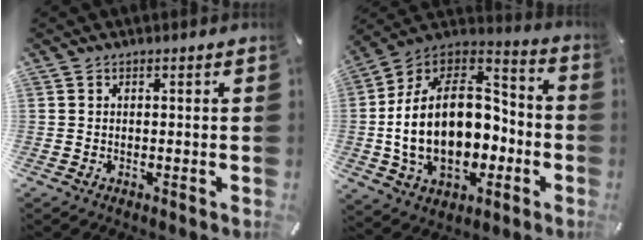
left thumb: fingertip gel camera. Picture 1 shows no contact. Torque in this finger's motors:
{"motor_torque": [2.32, 2.69, 1.36, 0.50, 0.80]}